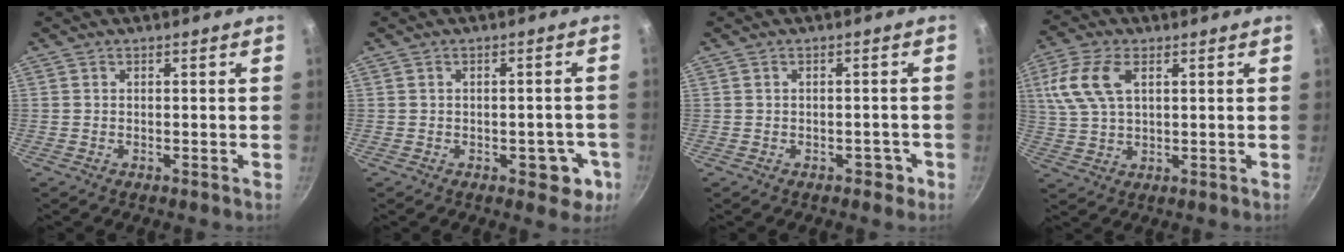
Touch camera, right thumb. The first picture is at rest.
{"total": 5.7, "force": [-2.0, 3.3, 4.2], "torque": [-0.016, 0.016, -0.019]}
{"total": 2.1, "force": [-1.1, 1.4, 1.1], "torque": [0.007, 0.019, -0.001]}
{"total": 10.0, "force": [3.2, 5.6, 7.7], "torque": [-0.158, 0.008, 0.061]}